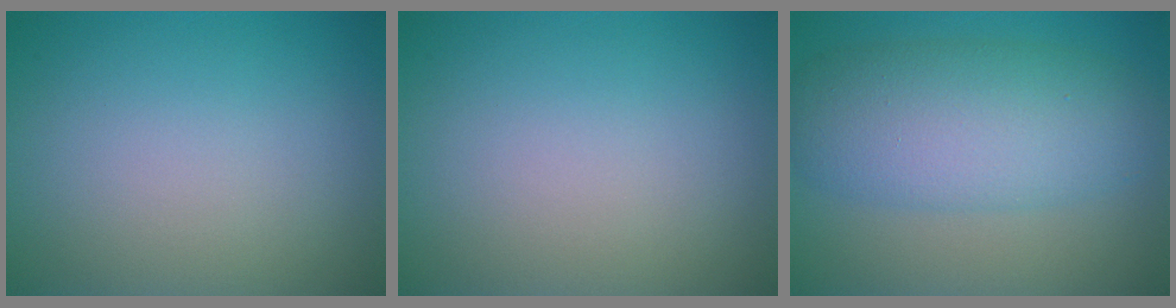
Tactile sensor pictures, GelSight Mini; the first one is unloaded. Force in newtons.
{"total": 0.0}
{"total": 7.4, "press": 7.4, "slide": 0.2}